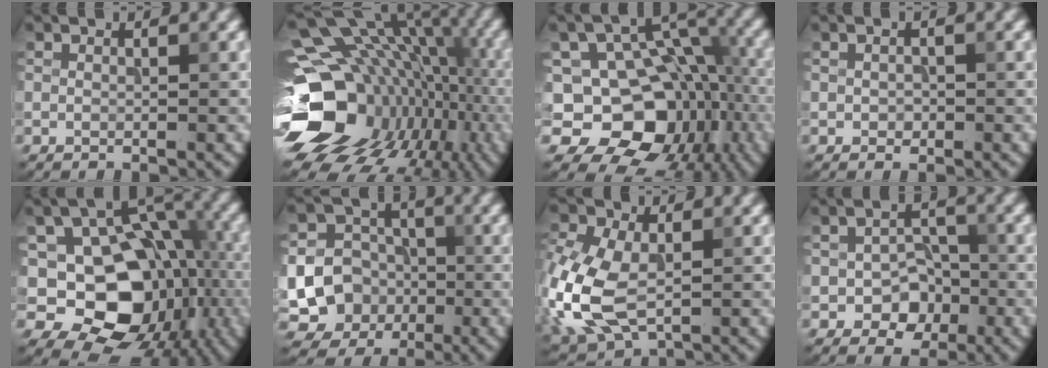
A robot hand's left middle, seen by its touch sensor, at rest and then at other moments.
{"total": 18.6, "force": [-4.4, 14.1, 11.4], "torque": [-0.172, 0.023, -0.042]}
{"total": 12.3, "force": [-3.7, 9.1, 7.4], "torque": [-0.094, 0.003, -0.061]}
{"total": 0.8, "force": [-0.1, 0.7, 0.4], "torque": [-0.007, -0.005, -0.004]}
{"total": 13.1, "force": [-2.5, 9.5, 8.6], "torque": [-0.114, -0.003, -0.042]}
{"total": 14.7, "force": [-3.6, 13.8, 3.9], "torque": [-0.112, -0.020, -0.074]}
{"total": 9.7, "force": [-1.5, 6.4, 7.2], "torque": [-0.190, -0.013, -0.032]}
{"total": 4.1, "force": [-1.5, 3.0, 2.4], "torque": [-0.029, 0.000, -0.026]}